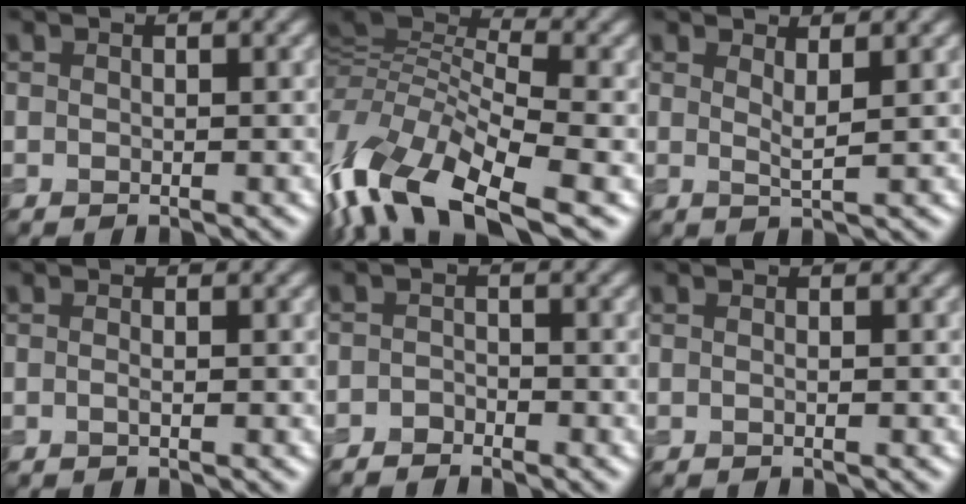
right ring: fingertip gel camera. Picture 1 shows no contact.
{"total": 15.0, "force": [-6.2, 7.0, 11.7], "torque": [-0.281, -0.013, -0.115]}
{"total": 1.7, "force": [0.9, 0.3, 1.4], "torque": [-0.025, -0.007, 0.014]}
{"total": 0.5, "force": [-0.1, 0.1, 0.5], "torque": [-0.012, -0.004, -0.002]}
{"total": 1.5, "force": [-1.4, 0.5, 0.3], "torque": [-0.004, 0.001, -0.031]}
{"total": 0.0}